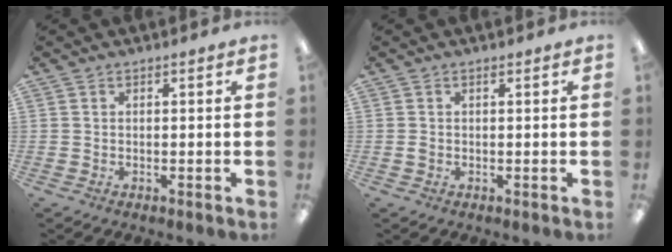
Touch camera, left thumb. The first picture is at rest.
{"total": 1.0, "force": [0.0, 0.6, 0.7], "torque": [-0.015, 0.004, -0.001]}